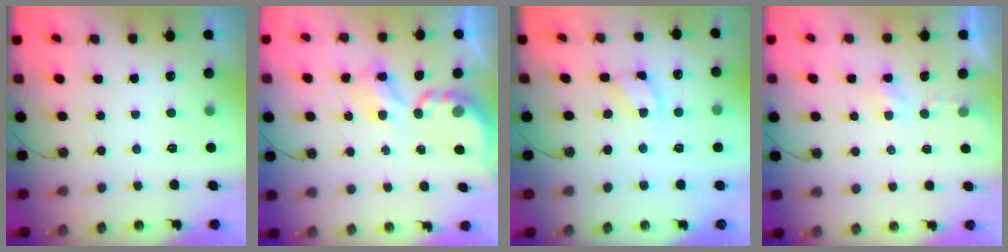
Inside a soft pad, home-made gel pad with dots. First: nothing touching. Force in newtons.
{"total": 4.3, "press": 4.3, "slide": 0.0}
{"total": 10.1, "press": 10.1, "slide": 0.5}
{"total": 2.2, "press": 2.1, "slide": 0.4}